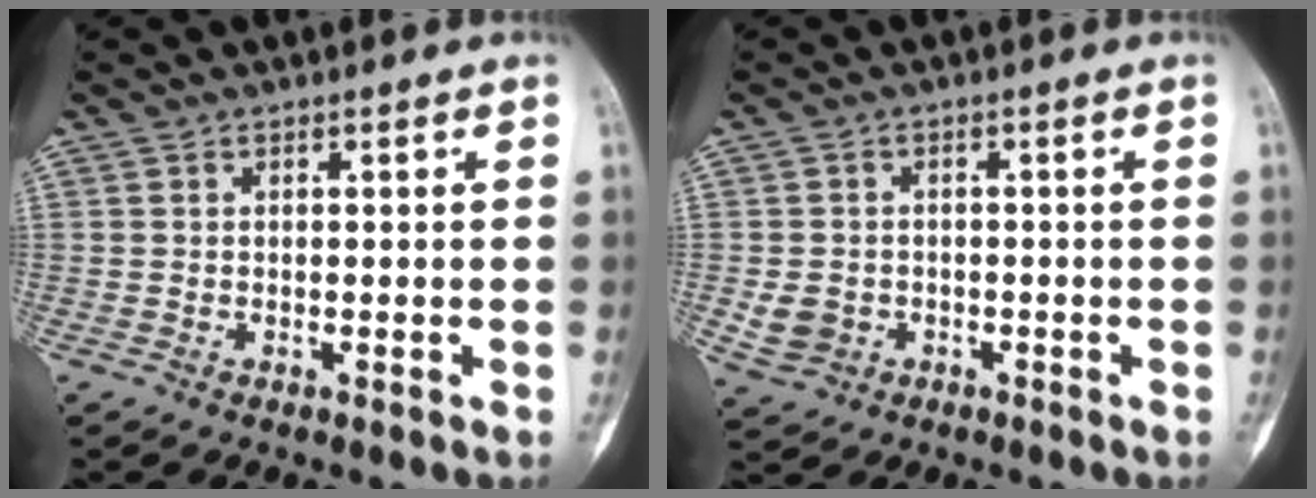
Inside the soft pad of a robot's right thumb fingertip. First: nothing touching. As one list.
[{"total": 4.1, "force": [-1.1, 3.5, 1.8], "torque": [-0.028, 0.007, -0.012]}]